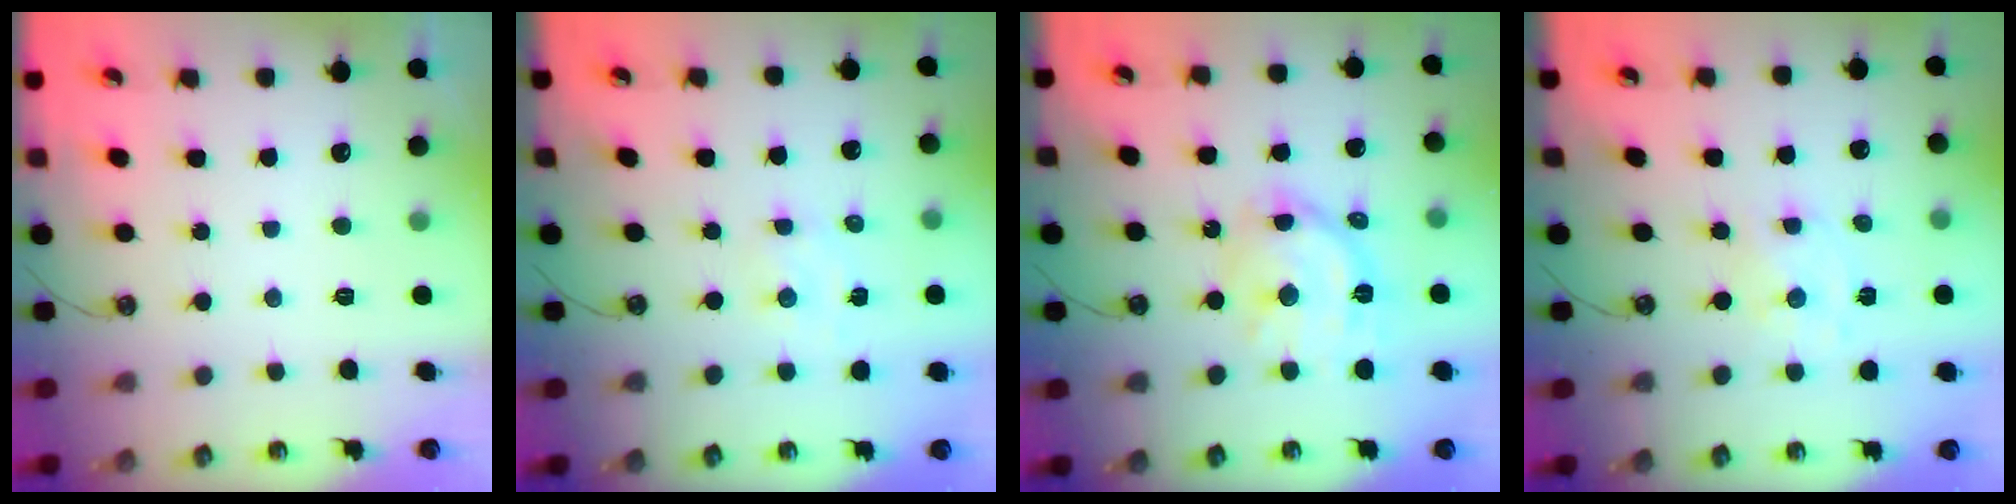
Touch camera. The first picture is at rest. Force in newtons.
{"total": 2.7, "press": 2.7, "slide": 0.4}
{"total": 14.7, "press": 14.6, "slide": 1.3}
{"total": 1.4, "press": 1.4, "slide": 0.2}